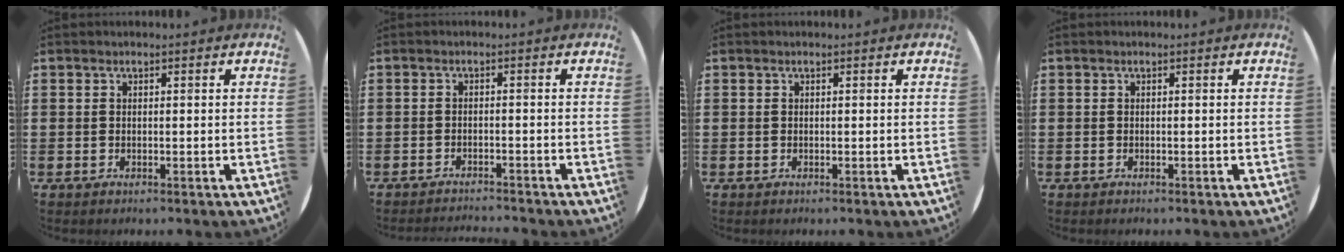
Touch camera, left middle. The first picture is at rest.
{"total": 1.2, "force": [-1.1, -0.2, 0.0], "torque": [-0.004, 0.004, -0.025]}
{"total": 0.0}
{"total": 0.0}